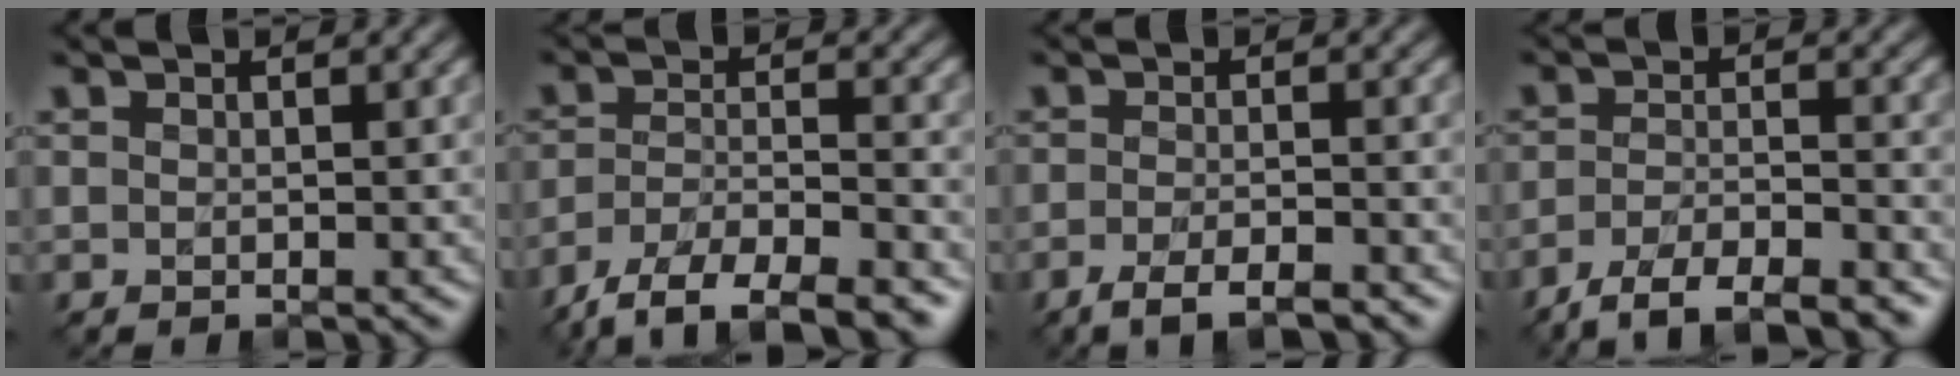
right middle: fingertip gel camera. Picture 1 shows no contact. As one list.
[{"total": 8.5, "force": [-6.8, 2.4, 4.5], "torque": [-0.074, -0.014, -0.116]}, {"total": 3.7, "force": [-2.7, 0.8, 2.5], "torque": [-0.039, -0.006, -0.048]}, {"total": 6.1, "force": [-5.0, 1.3, 3.2], "torque": [-0.052, -0.006, -0.085]}]